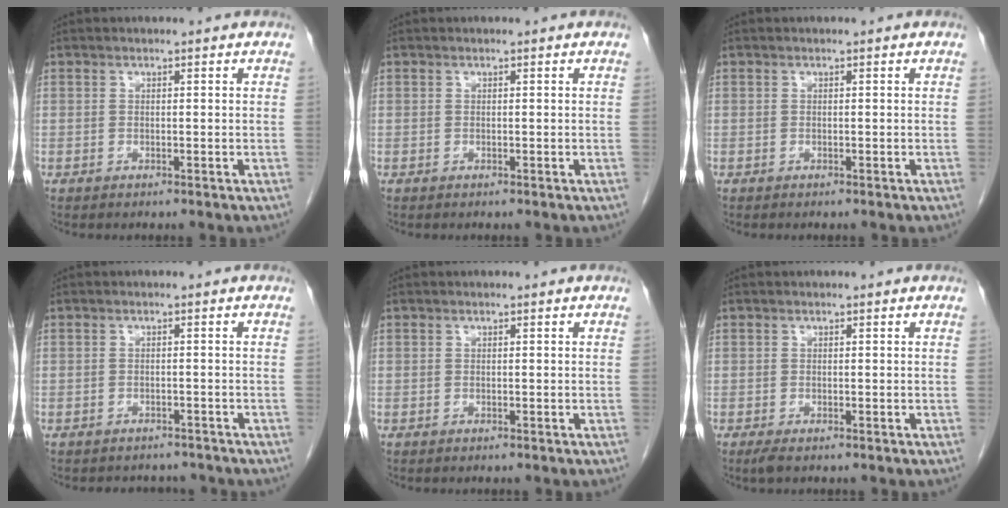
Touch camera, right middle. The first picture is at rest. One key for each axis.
{"total": 0.0}
{"total": 0.0}
{"total": 5.2, "fx": -4.8, "fy": 2.0, "fz": 0.4, "tx": -0.005, "ty": 0.004, "tz": -0.055}
{"total": 0.0}
{"total": 1.1, "fx": -0.8, "fy": 0.2, "fz": 0.8, "tx": -0.019, "ty": -0.004, "tz": -0.012}